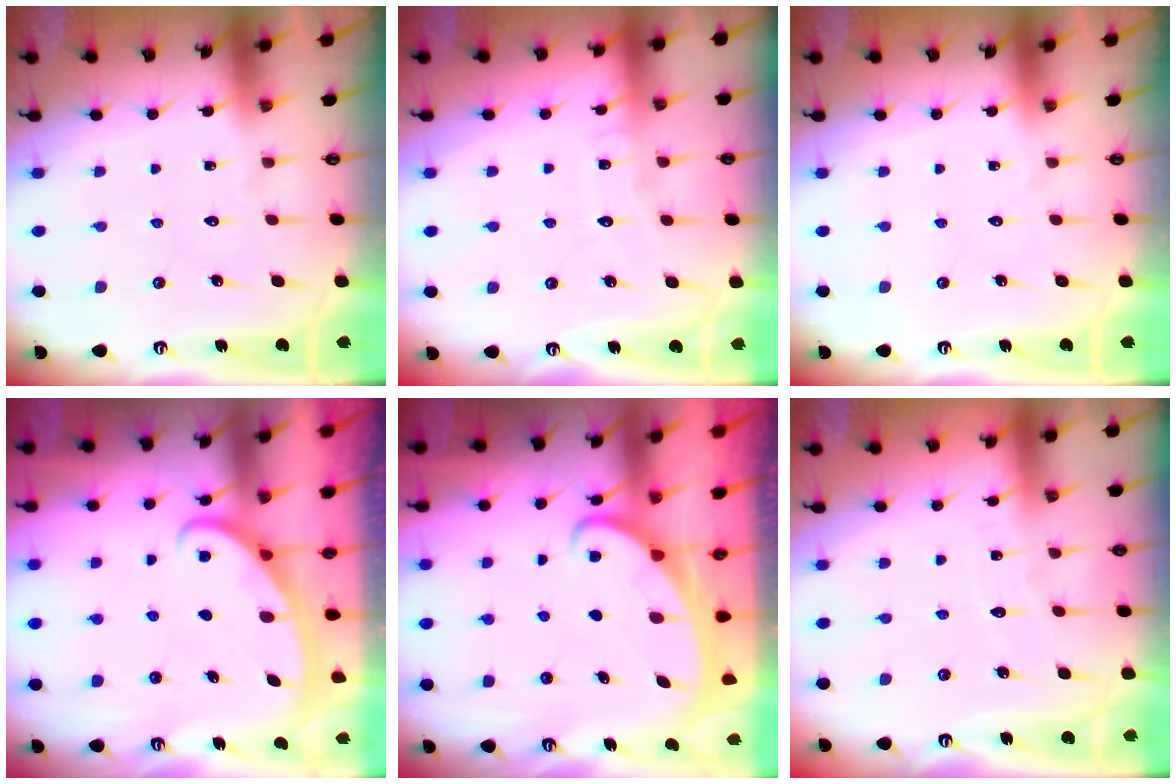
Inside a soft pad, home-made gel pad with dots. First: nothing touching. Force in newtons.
{"total": 4.6, "press": 4.5, "slide": 0.4}
{"total": 0.0}
{"total": 3.0, "press": 2.9, "slide": 0.4}
{"total": 2.2, "press": 2.1, "slide": 0.3}
{"total": 2.6, "press": 2.6, "slide": 0.2}